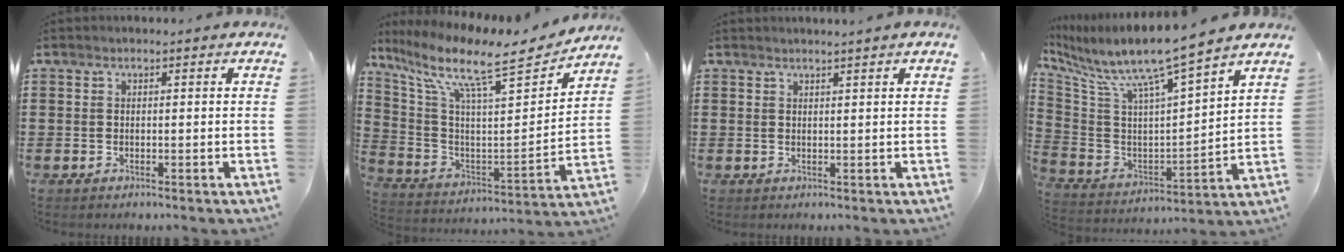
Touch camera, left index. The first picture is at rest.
{"total": 12.2, "force": [9.2, 2.4, 7.6], "torque": [-0.168, -0.064, 0.147]}
{"total": 1.1, "force": [1.0, -0.4, 0.3], "torque": [-0.006, -0.003, 0.019]}
{"total": 9.3, "force": [7.8, -0.3, 5.1], "torque": [-0.131, -0.071, 0.124]}